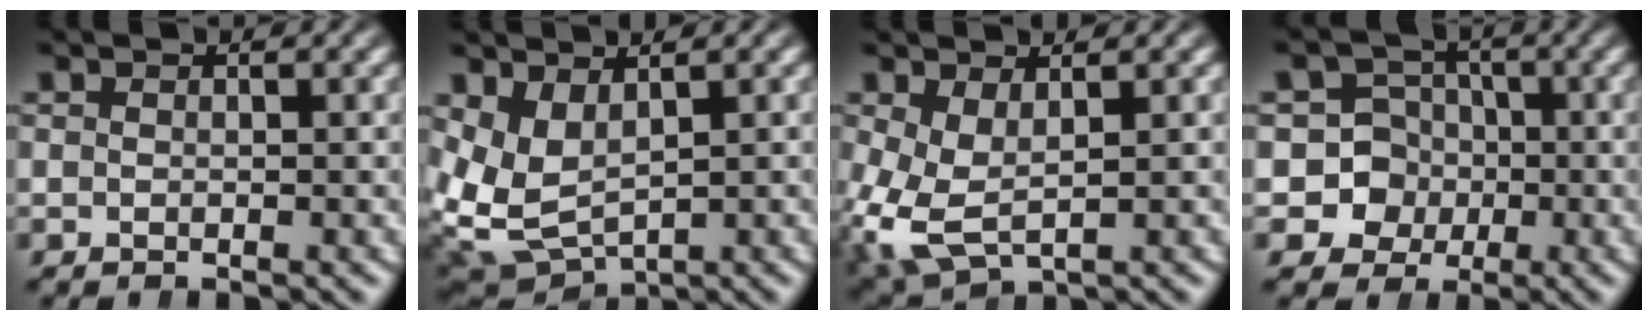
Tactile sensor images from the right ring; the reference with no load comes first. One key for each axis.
{"total": 8.7, "fx": 0.0, "fy": 7.5, "fz": 4.5, "tx": -0.142, "ty": -0.047, "tz": 0.015}
{"total": 5.1, "fx": -1.0, "fy": 4.0, "fz": 3.0, "tx": -0.103, "ty": -0.044, "tz": 0.005}
{"total": 10.9, "fx": -2.0, "fy": 10.3, "fz": 3.2, "tx": -0.098, "ty": -0.048, "tz": -0.031}